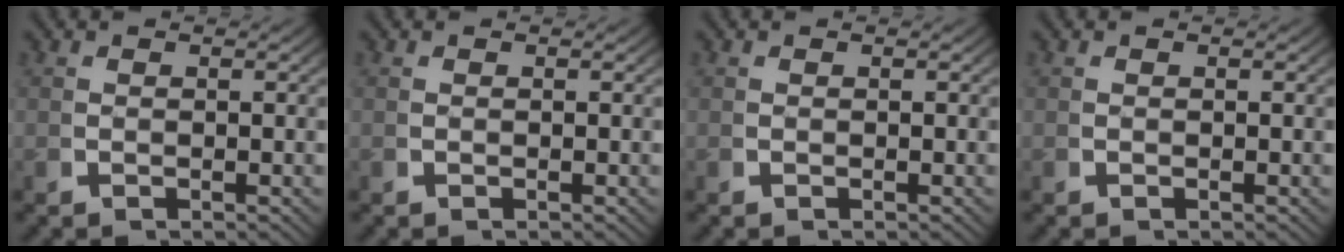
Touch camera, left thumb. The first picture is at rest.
{"total": 0.0}
{"total": 0.0}
{"total": 0.0}